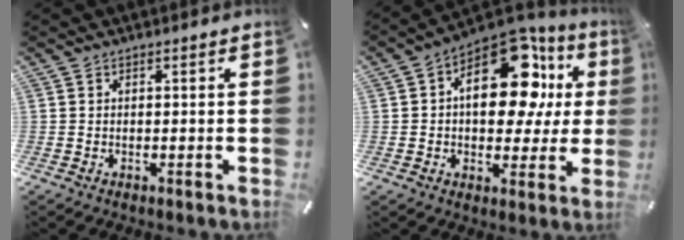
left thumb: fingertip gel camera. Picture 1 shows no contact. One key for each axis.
{"total": 20.2, "fx": 6.1, "fy": 11.5, "fz": 15.5, "tx": -0.216, "ty": -0.035, "tz": 0.099}